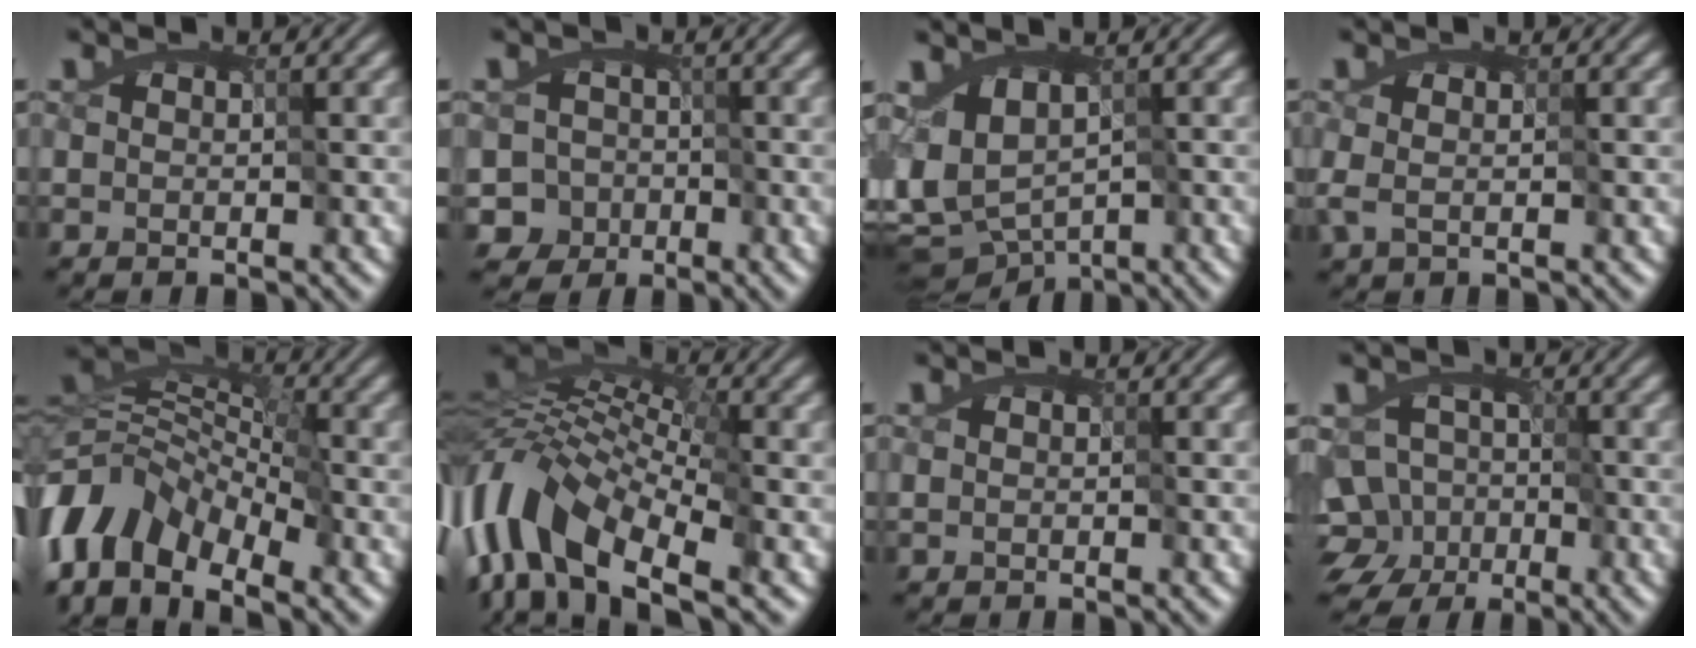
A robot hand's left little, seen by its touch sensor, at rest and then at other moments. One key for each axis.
{"total": 5.2, "fx": -2.3, "fy": 4.6, "fz": 1.0, "tx": -0.006, "ty": 0.013, "tz": -0.077}
{"total": 4.3, "fx": -0.8, "fy": 3.2, "fz": 2.8, "tx": -0.044, "ty": -0.015, "tz": -0.014}
{"total": 0.9, "fx": 0.1, "fy": 0.3, "fz": 0.8, "tx": -0.022, "ty": -0.001, "tz": 0.000}
{"total": 8.6, "fx": -5.6, "fy": 4.4, "fz": 4.8, "tx": -0.096, "ty": 0.013, "tz": -0.126}
{"total": 12.1, "fx": -4.8, "fy": 5.7, "fz": 9.6, "tx": -0.203, "ty": 0.019, "tz": -0.111}
{"total": 0.0}
{"total": 7.9, "fx": -3.4, "fy": 6.5, "fz": 2.8, "tx": -0.037, "ty": 0.008, "tz": -0.095}